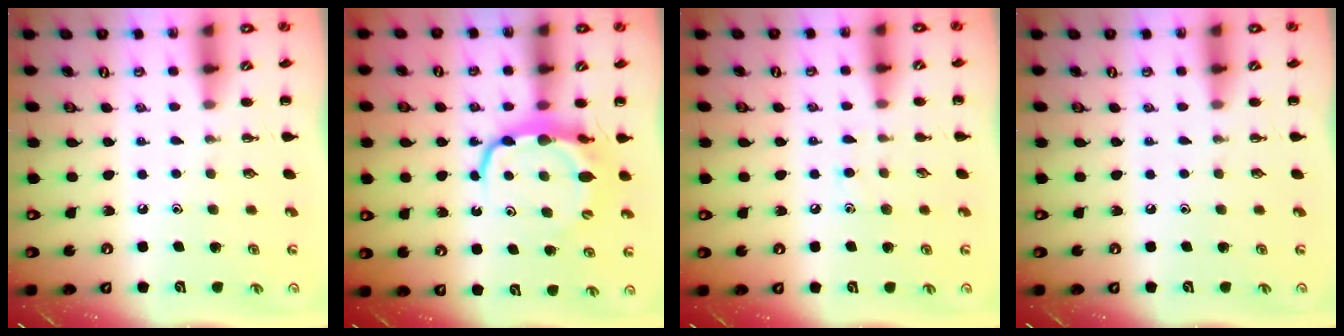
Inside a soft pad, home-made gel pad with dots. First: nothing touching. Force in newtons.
{"total": 7.7, "press": 7.6, "slide": 1.1}
{"total": 5.3, "press": 5.0, "slide": 1.7}
{"total": 0.0}